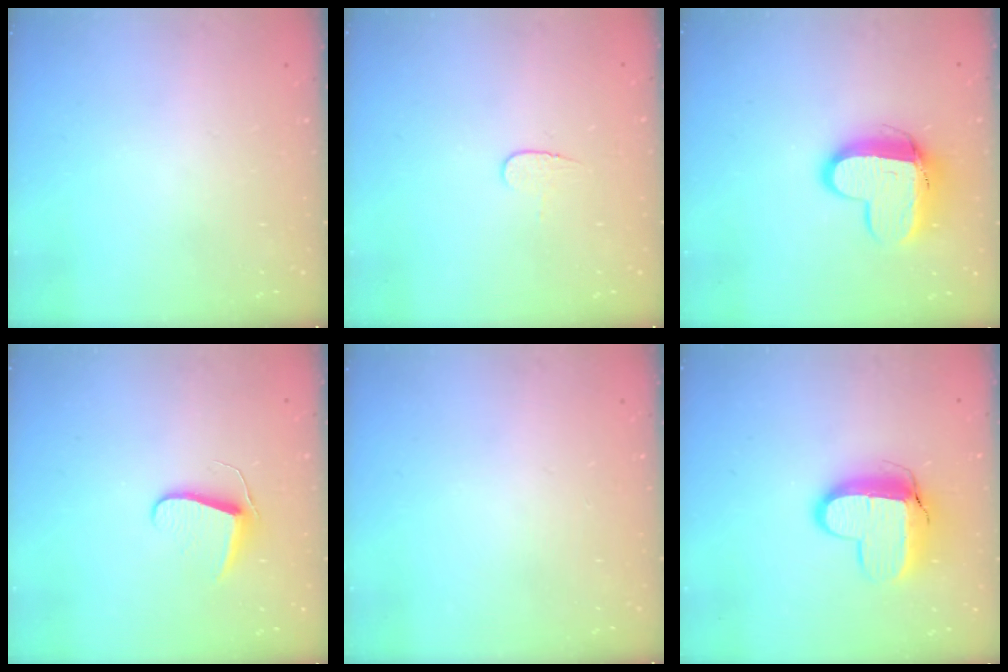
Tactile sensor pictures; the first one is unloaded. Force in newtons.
{"total": 3.8, "press": 3.8, "slide": 0.4}
{"total": 12.4, "press": 12.4, "slide": 1.2}
{"total": 7.0, "press": 7.0, "slide": 0.6}
{"total": 0.0}
{"total": 12.6, "press": 12.6, "slide": 1.0}